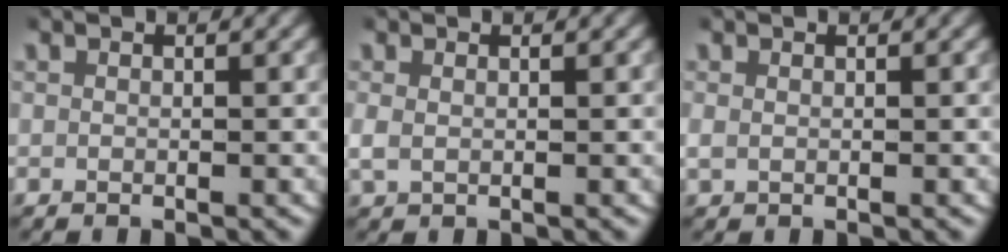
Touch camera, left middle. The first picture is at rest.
{"total": 1.5, "force": [0.2, 1.1, 1.0], "torque": [-0.033, -0.004, 0.008]}
{"total": 1.0, "force": [0.1, 0.7, 0.6], "torque": [-0.019, -0.002, 0.006]}